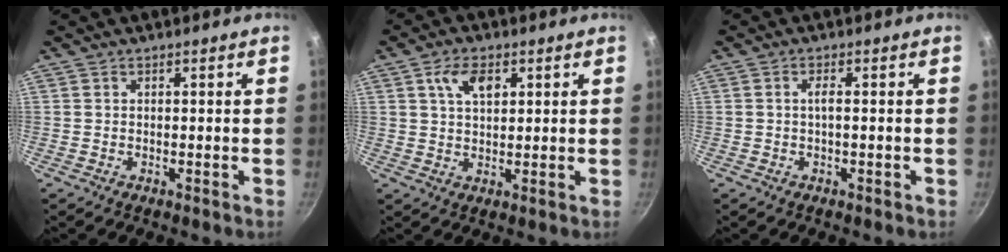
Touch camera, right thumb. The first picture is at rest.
{"total": 6.0, "force": [2.3, 3.4, 4.3], "torque": [-0.067, -0.004, 0.038]}
{"total": 1.5, "force": [-0.2, 0.4, 1.5], "torque": [-0.033, 0.005, -0.006]}